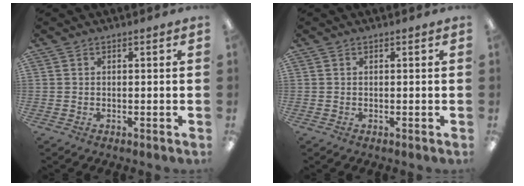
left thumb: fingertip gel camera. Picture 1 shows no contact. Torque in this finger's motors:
{"motor_torque": [-0.01, 0.03, -0.05, -0.14, 0.01]}